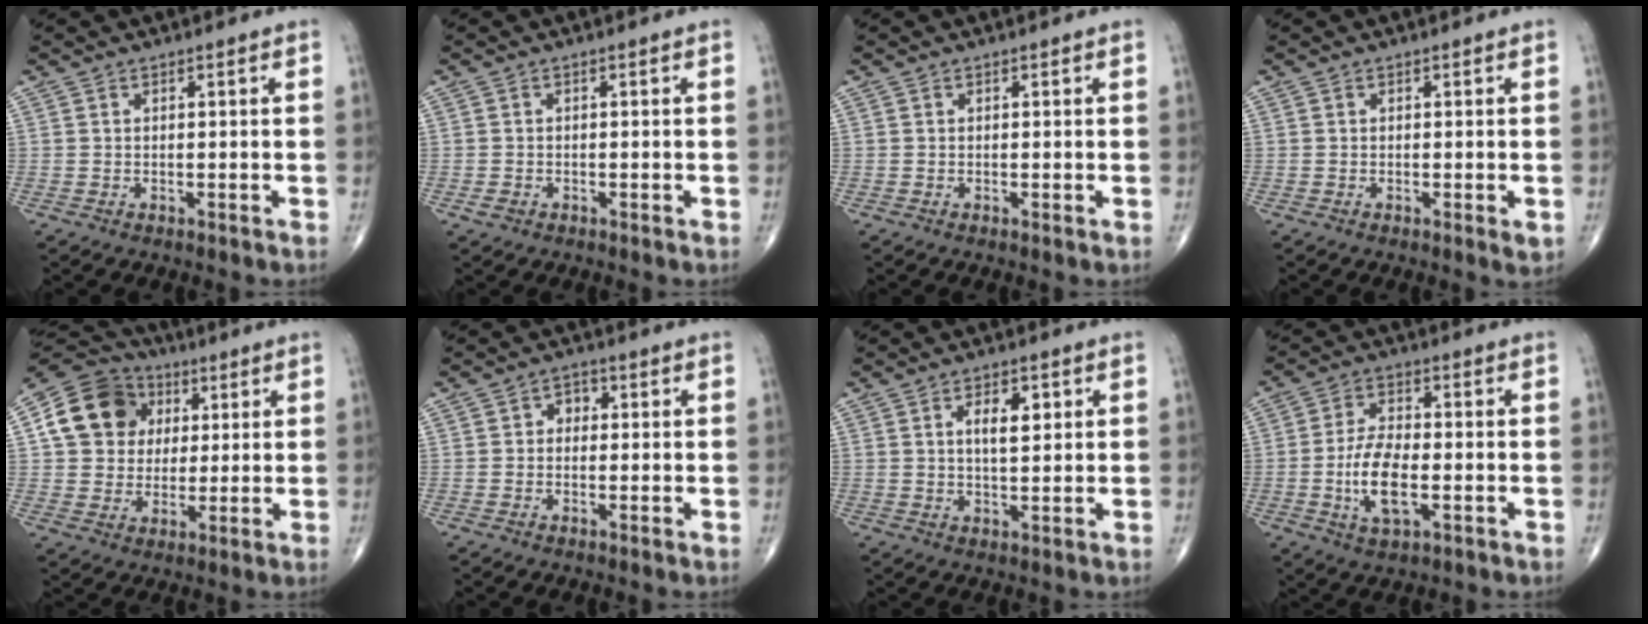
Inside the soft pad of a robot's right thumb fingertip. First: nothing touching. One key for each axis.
{"total": 1.1, "fx": -0.5, "fy": 0.9, "fz": 0.5, "tx": -0.009, "ty": 0.003, "tz": -0.009}
{"total": 0.0}
{"total": 1.3, "fx": -0.3, "fy": 0.4, "fz": 1.2, "tx": -0.021, "ty": -0.005, "tz": -0.007}
{"total": 14.6, "fx": 3.6, "fy": 12.4, "fz": 6.8, "tx": -0.101, "ty": 0.009, "tz": 0.058}
{"total": 2.6, "fx": 0.1, "fy": 2.2, "fz": 1.5, "tx": -0.003, "ty": 0.010, "tz": -0.007}
{"total": 5.3, "fx": 1.6, "fy": 2.4, "fz": 4.4, "tx": -0.061, "ty": -0.007, "tz": 0.026}
{"total": 9.4, "fx": -2.1, "fy": 4.2, "fz": 8.1, "tx": -0.158, "ty": 0.008, "tz": -0.039}